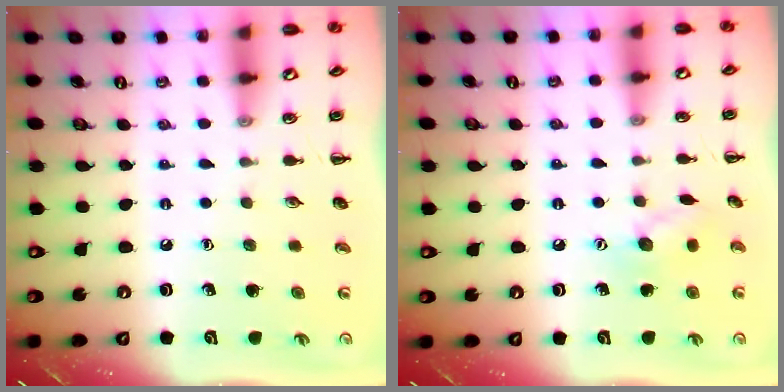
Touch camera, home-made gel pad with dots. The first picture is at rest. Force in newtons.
{"total": 7.8, "press": 7.7, "slide": 1.2}